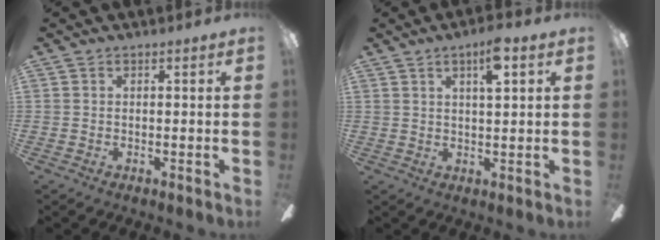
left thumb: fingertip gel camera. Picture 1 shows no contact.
{"total": 5.9, "force": [3.2, 1.4, 4.8], "torque": [-0.077, -0.003, 0.047]}